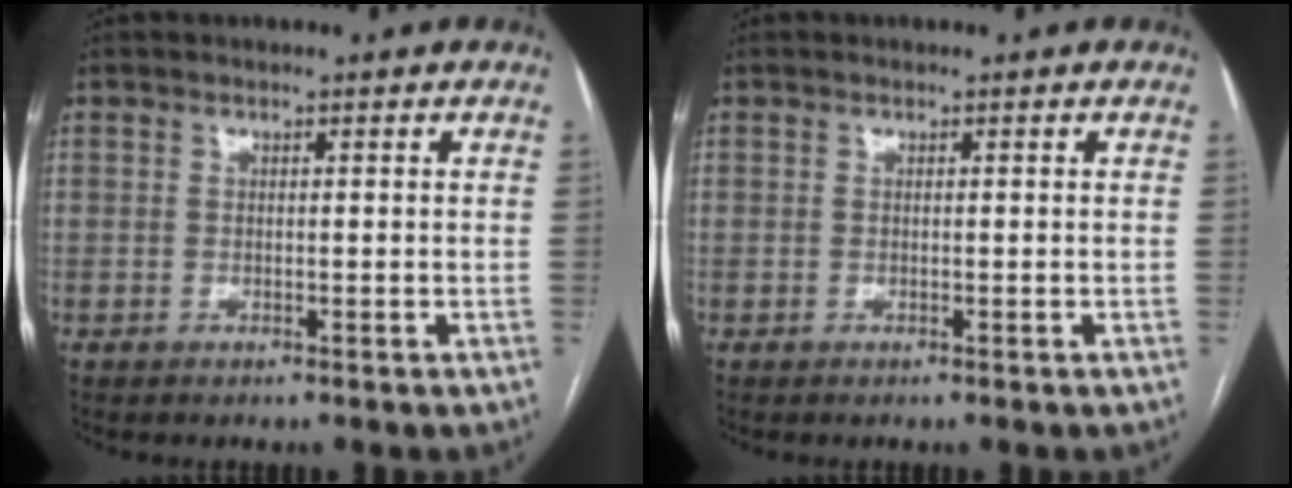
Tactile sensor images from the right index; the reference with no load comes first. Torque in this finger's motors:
{"motor_torque": [0.00, 0.00, 0.00, 0.00]}